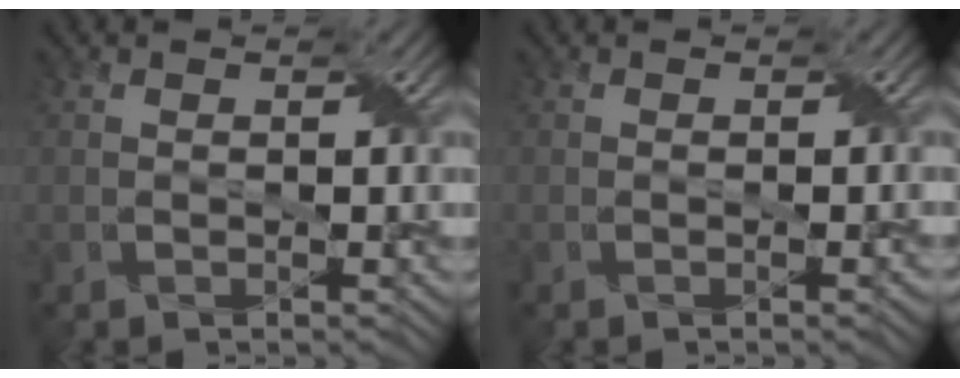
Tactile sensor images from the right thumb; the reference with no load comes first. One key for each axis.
{"total": 1.1, "fx": -0.2, "fy": 0.4, "fz": 1.0, "tx": -0.011, "ty": 0.001, "tz": -0.008}